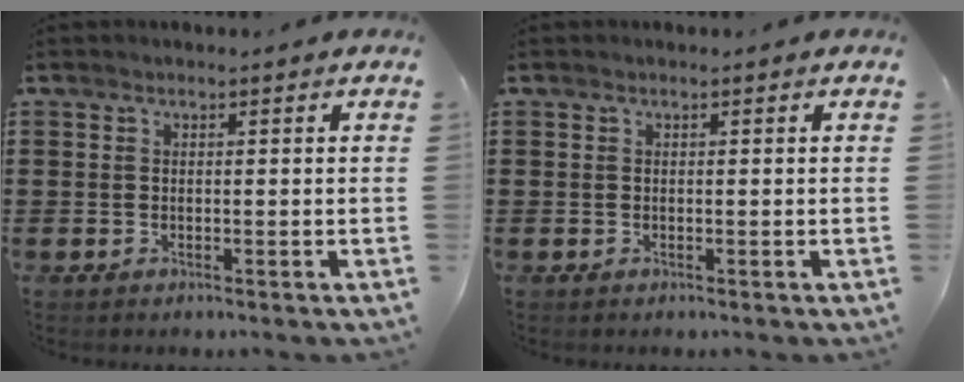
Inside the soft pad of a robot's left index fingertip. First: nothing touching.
{"total": 0.0}